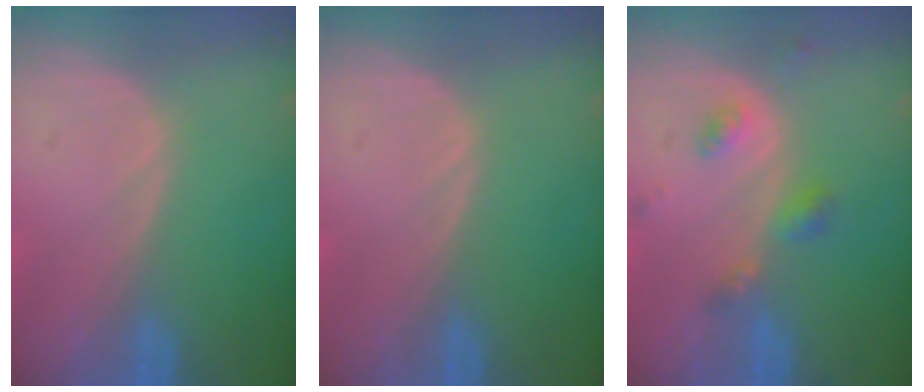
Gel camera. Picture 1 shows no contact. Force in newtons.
{"total": 0.0}
{"total": 4.2, "press": 4.1, "slide": 1.1}